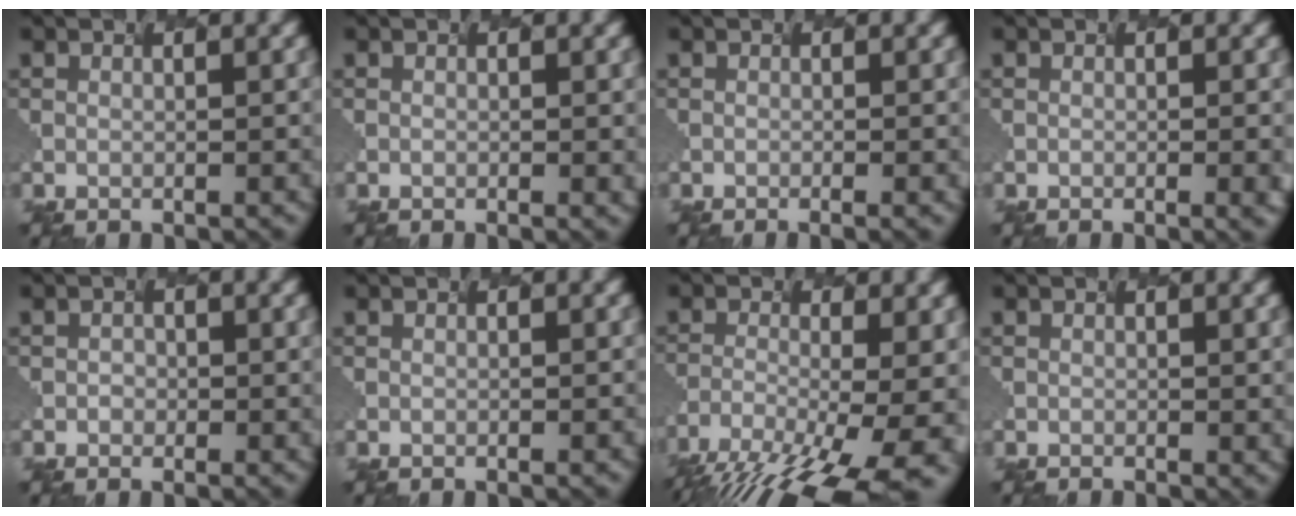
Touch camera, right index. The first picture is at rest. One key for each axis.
{"total": 0.6, "fx": -0.2, "fy": -0.1, "fz": 0.5, "tx": -0.007, "ty": -0.002, "tz": 0.003}
{"total": 1.5, "fx": -0.3, "fy": 0.6, "fz": 1.4, "tx": -0.001, "ty": -0.001, "tz": -0.011}
{"total": 1.8, "fx": -0.5, "fy": 0.4, "fz": 1.7, "tx": -0.012, "ty": 0.001, "tz": 0.000}
{"total": 0.9, "fx": -0.6, "fy": 0.6, "fz": -0.1, "tx": 0.001, "ty": 0.001, "tz": -0.006}
{"total": 0.7, "fx": -0.1, "fy": 0.2, "fz": 0.6, "tx": 0.000, "ty": 0.000, "tz": -0.004}
{"total": 13.9, "fx": -8.5, "fy": 4.1, "fz": 10.2, "tx": -0.163, "ty": -0.024, "tz": -0.108}
{"total": 0.6, "fx": -0.2, "fy": 0.1, "fz": 0.6, "tx": -0.005, "ty": -0.001, "tz": 0.006}